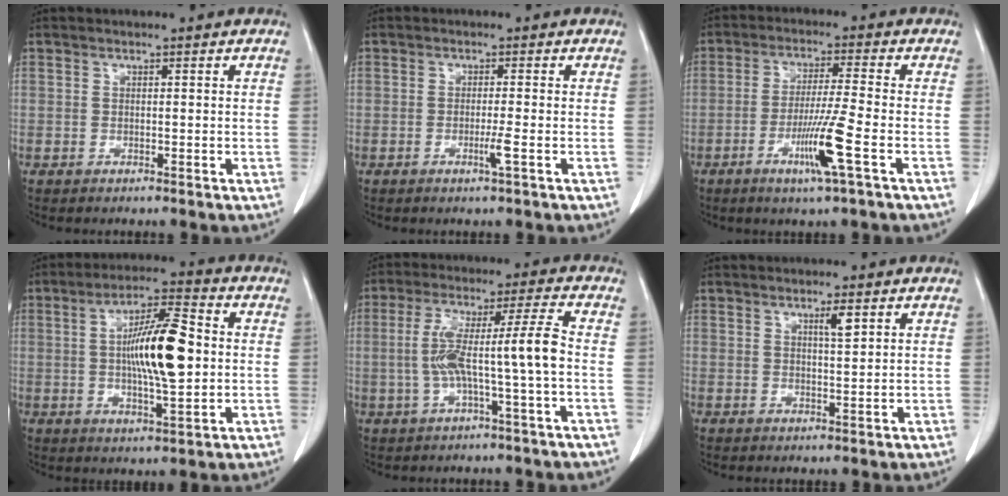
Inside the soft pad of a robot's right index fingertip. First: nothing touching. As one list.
[{"total": 2.1, "force": [-0.8, -0.5, 1.9], "torque": [-0.037, -0.005, -0.015]}, {"total": 8.4, "force": [-3.4, -1.0, 7.6], "torque": [-0.144, -0.018, -0.067]}, {"total": 12.6, "force": [0.6, 2.3, 12.4], "torque": [-0.217, 0.008, 0.006]}, {"total": 9.8, "force": [-1.2, -0.8, 9.7], "torque": [-0.187, 0.024, -0.021]}, {"total": 2.3, "force": [1.2, 0.1, 2.0], "torque": [-0.038, -0.003, 0.020]}]